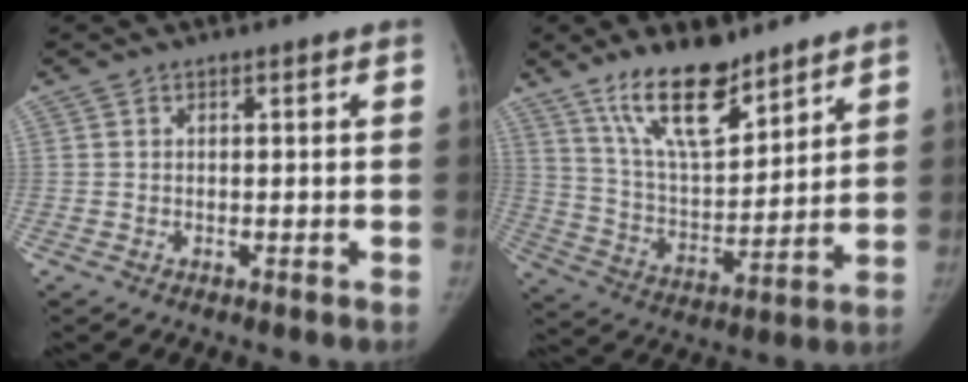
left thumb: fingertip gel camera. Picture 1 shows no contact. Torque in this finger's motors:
{"motor_torque": [1.13, -0.48, 1.39, -1.38, 0.39]}